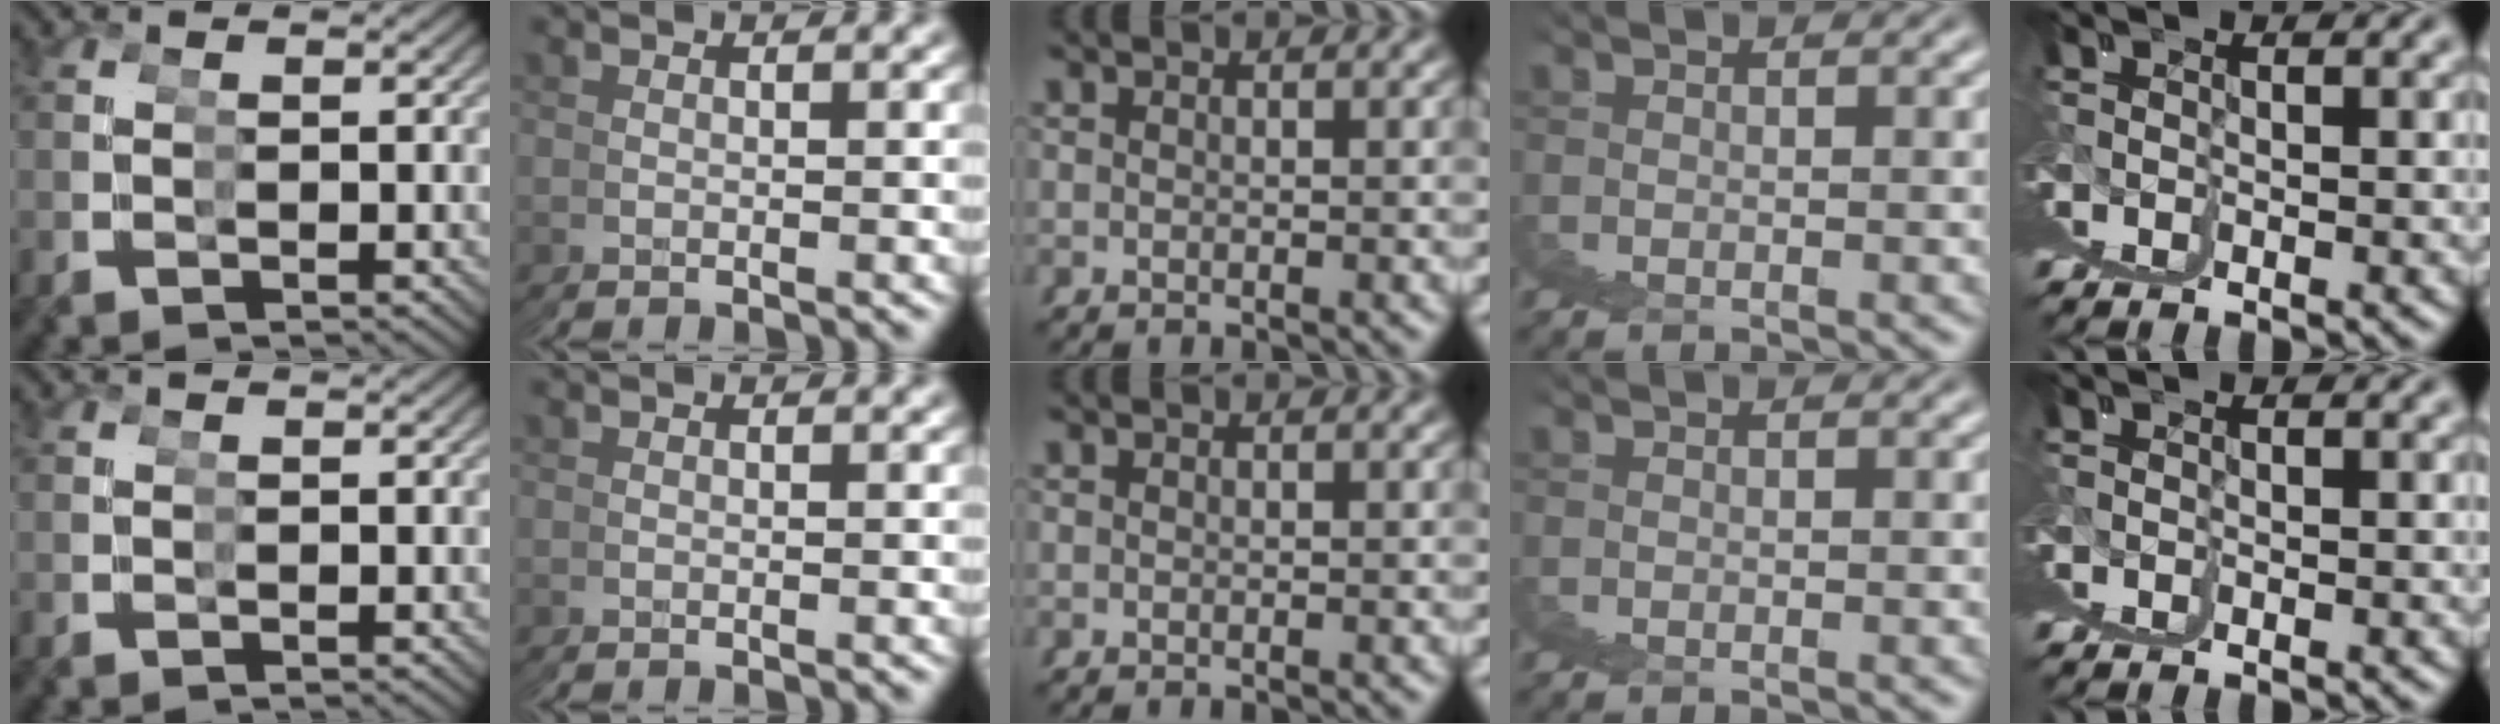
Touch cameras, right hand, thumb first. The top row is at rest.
{}